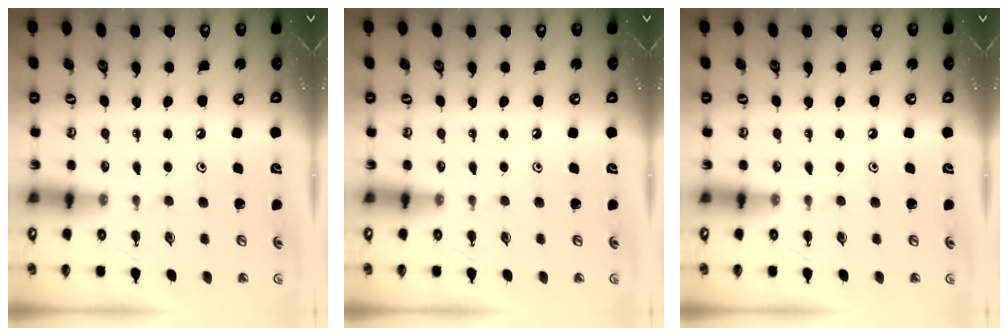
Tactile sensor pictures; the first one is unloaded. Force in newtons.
{"total": 0.0}
{"total": 0.0}